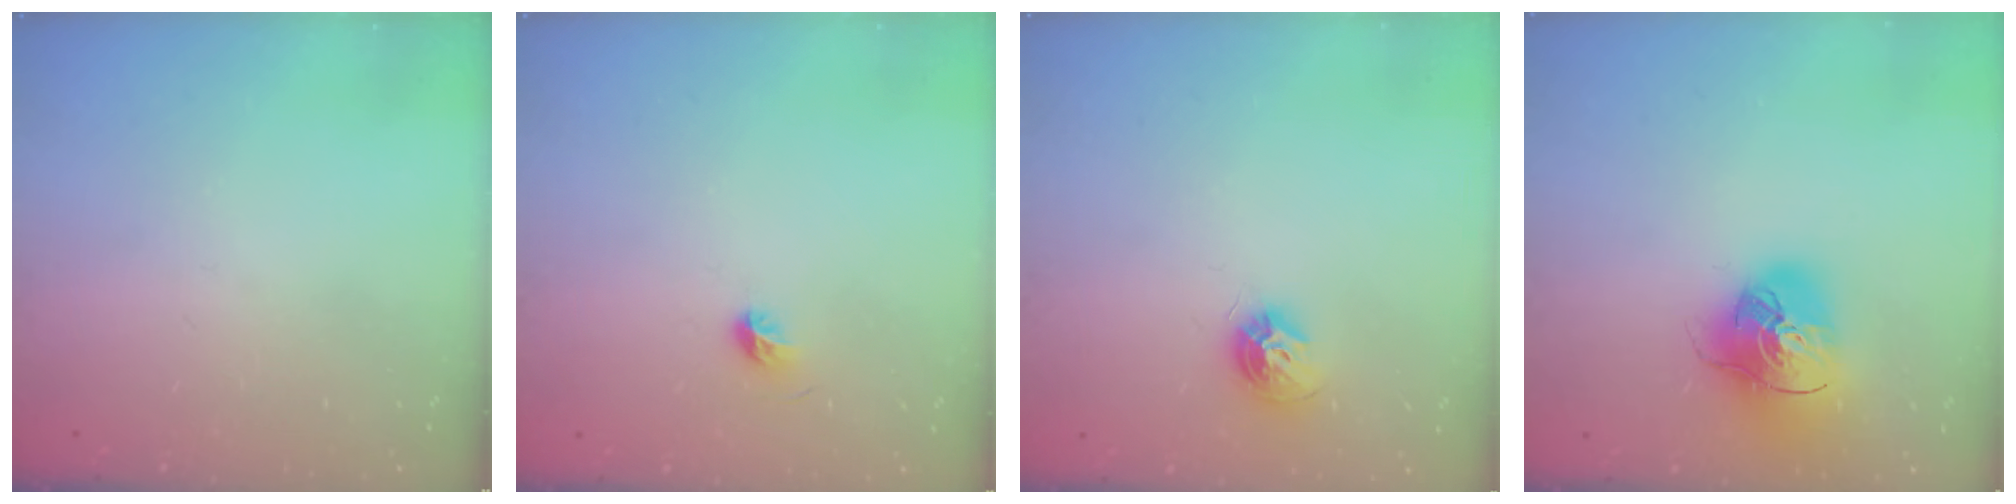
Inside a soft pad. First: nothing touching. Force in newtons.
{"total": 5.3, "press": 5.2, "slide": 1.0}
{"total": 8.9, "press": 8.9, "slide": 0.5}
{"total": 17.5, "press": 17.3, "slide": 2.6}